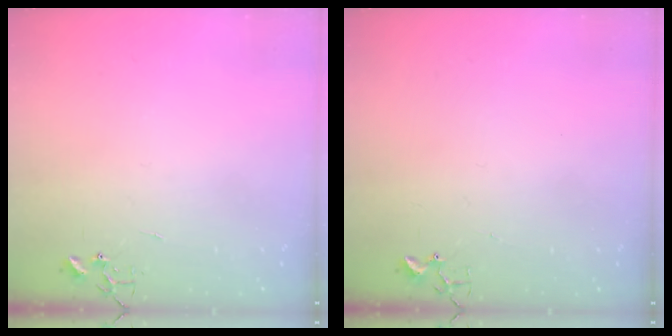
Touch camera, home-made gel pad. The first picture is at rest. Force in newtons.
{"total": 1.9, "press": 1.9, "slide": 0.2}